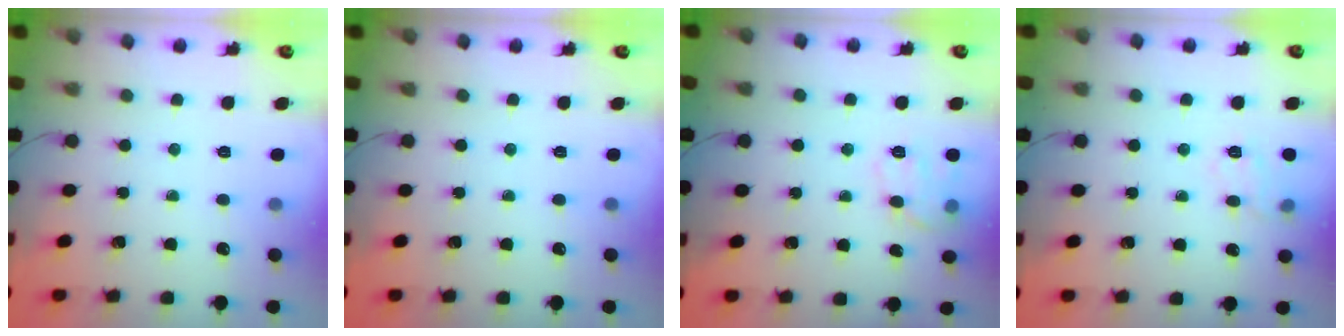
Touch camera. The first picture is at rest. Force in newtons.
{"total": 0.0}
{"total": 9.9, "press": 9.9, "slide": 0.7}
{"total": 8.4, "press": 8.3, "slide": 0.9}